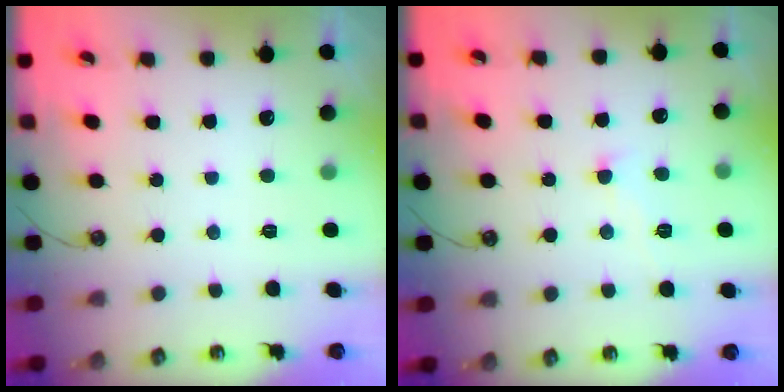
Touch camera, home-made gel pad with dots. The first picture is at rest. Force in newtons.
{"total": 1.1, "press": 1.0, "slide": 0.3}